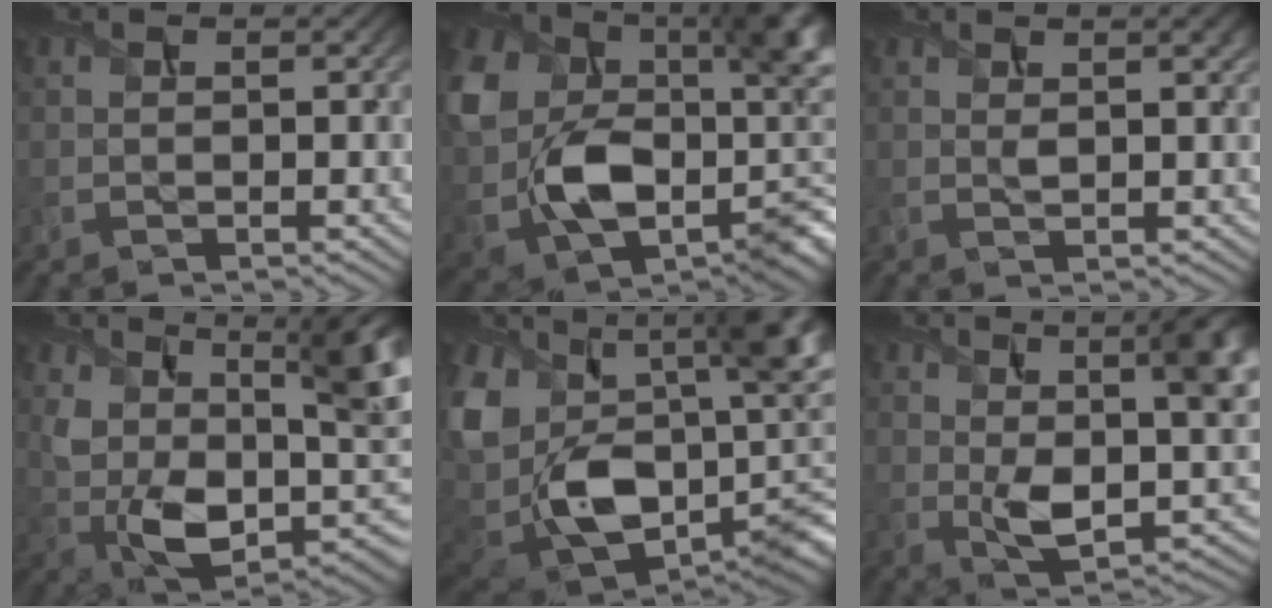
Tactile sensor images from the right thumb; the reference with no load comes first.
{"total": 16.7, "force": [-0.9, 10.8, 12.7], "torque": [-0.233, -0.024, -0.022]}
{"total": 2.2, "force": [1.1, 0.6, 1.7], "torque": [-0.029, -0.001, 0.022]}
{"total": 15.6, "force": [2.3, 9.1, 12.5], "torque": [-0.220, -0.027, 0.047]}
{"total": 18.8, "force": [1.4, 13.1, 13.4], "torque": [-0.287, -0.049, 0.062]}
{"total": 12.2, "force": [1.7, 5.8, 10.6], "torque": [-0.176, -0.008, 0.030]}